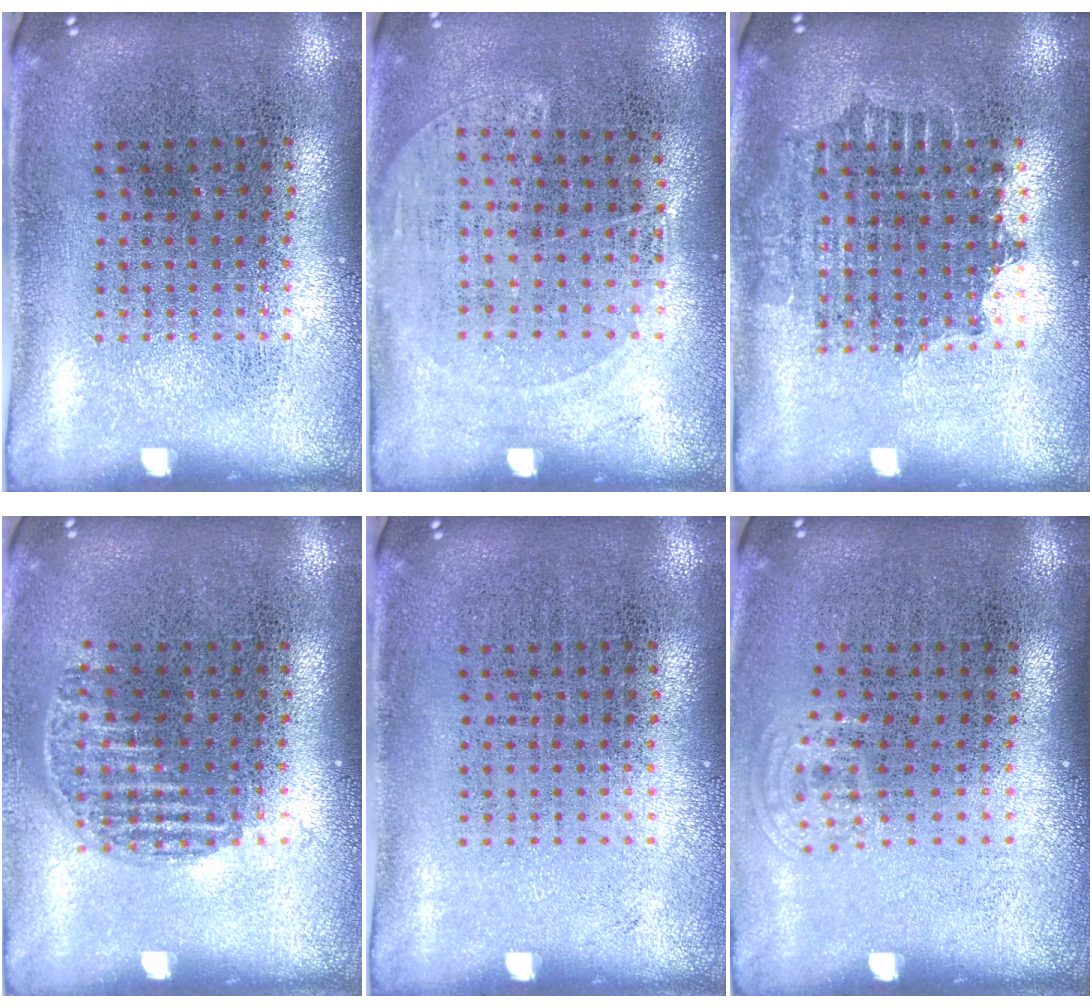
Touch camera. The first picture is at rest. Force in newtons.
{"total": 1.3, "press": 1.0, "slide": 0.7}
{"total": 1.5, "press": 1.3, "slide": 0.8}
{"total": 1.0, "press": 0.9, "slide": 0.5}
{"total": 0.0}
{"total": 0.8, "press": 0.5, "slide": 0.6}